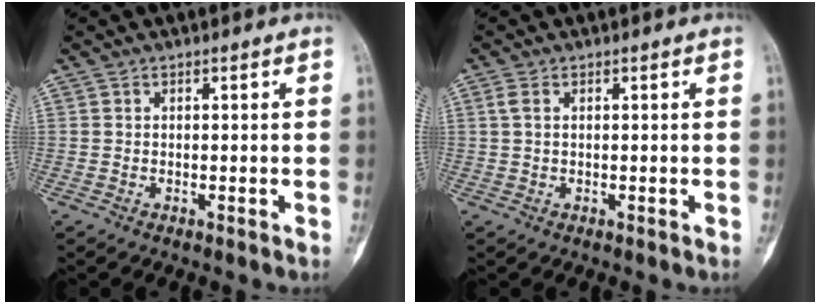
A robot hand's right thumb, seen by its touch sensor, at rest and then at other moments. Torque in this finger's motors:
{"motor_torque": [0.07, -0.07, 0.42, 0.07, 0.07]}